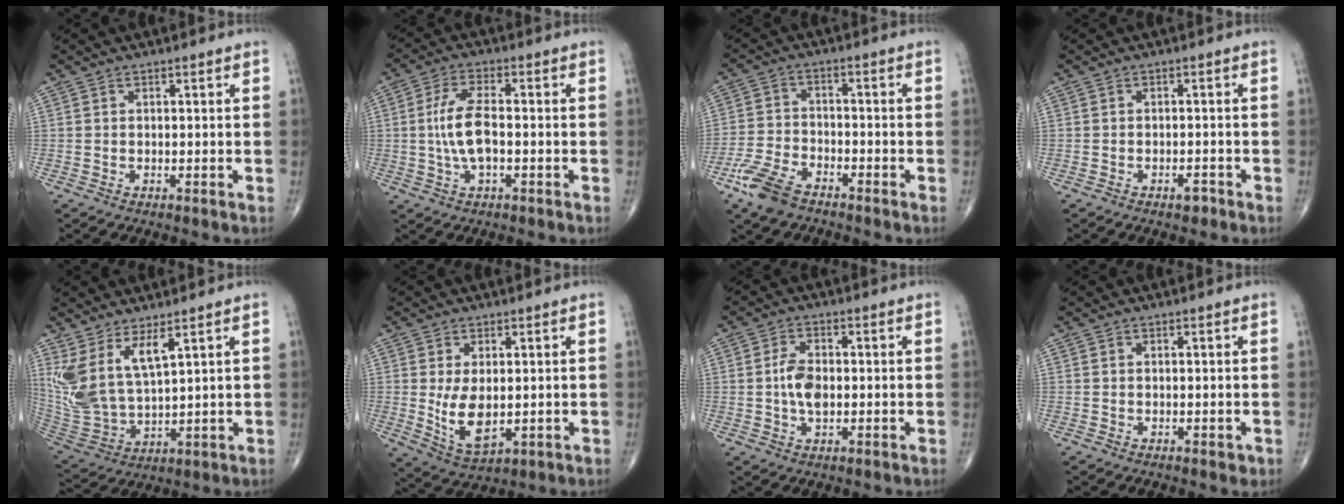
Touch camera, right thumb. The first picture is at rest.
{"total": 7.7, "force": [-0.5, 3.1, 7.1], "torque": [-0.150, 0.013, -0.013]}
{"total": 8.2, "force": [-5.8, 3.8, 4.5], "torque": [-0.101, 0.011, -0.118]}
{"total": 1.6, "force": [-1.1, 0.7, 0.9], "torque": [-0.012, 0.004, -0.018]}
{"total": 11.4, "force": [6.2, 3.8, 8.8], "torque": [-0.191, -0.041, 0.146]}
{"total": 7.8, "force": [-0.1, 4.1, 6.7], "torque": [-0.114, -0.020, 0.014]}
{"total": 5.4, "force": [-0.2, 3.0, 4.5], "torque": [-0.085, 0.004, -0.006]}
{"total": 0.9, "force": [-0.3, 0.5, 0.7], "torque": [-0.004, -0.001, -0.003]}